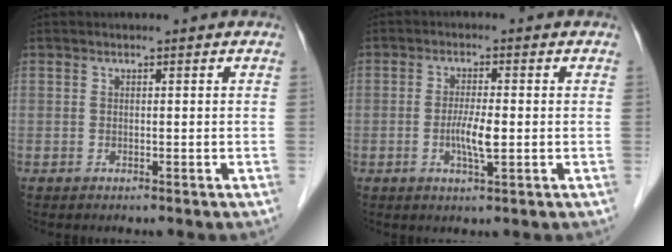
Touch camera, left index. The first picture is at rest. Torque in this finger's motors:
{"motor_torque": [0.83, 0.71, 0.13, 0.04]}